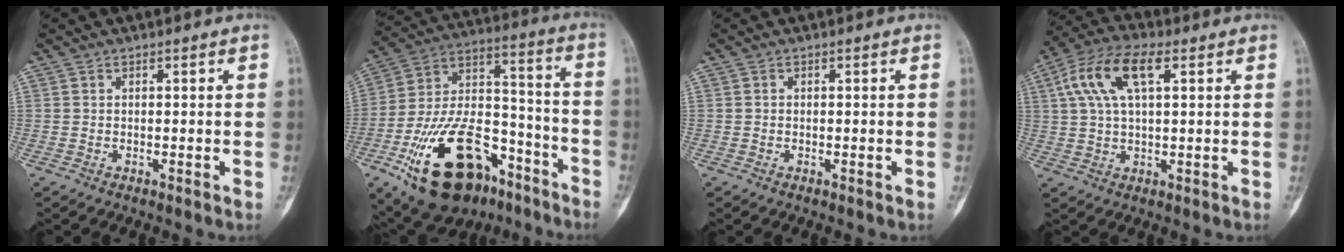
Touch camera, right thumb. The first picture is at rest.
{"total": 27.5, "force": [-14.8, 14.8, 18.0], "torque": [-0.338, 0.073, -0.241]}
{"total": 0.0}
{"total": 11.6, "force": [3.9, 5.1, 9.6], "torque": [-0.199, 0.023, 0.071]}